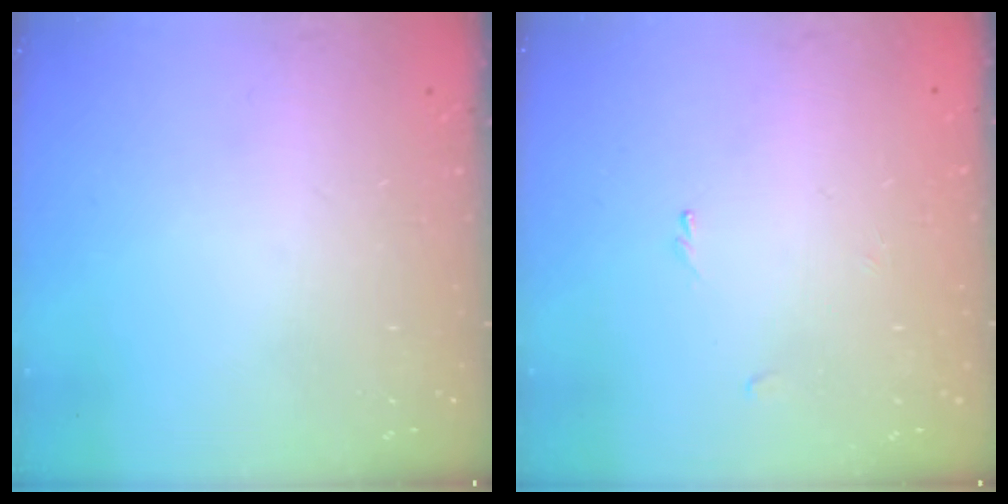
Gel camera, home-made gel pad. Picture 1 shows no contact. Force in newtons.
{"total": 0.0}